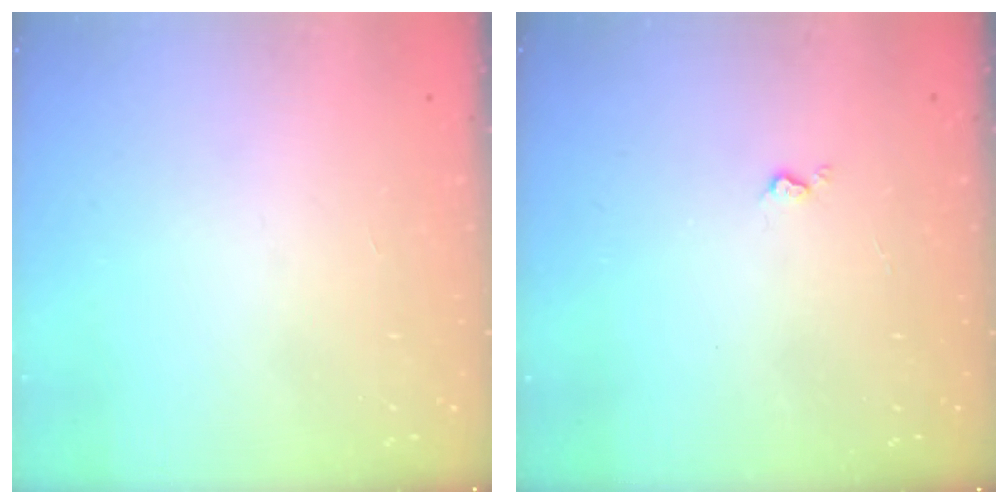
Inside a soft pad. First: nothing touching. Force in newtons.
{"total": 2.9, "press": 2.9, "slide": 0.5}